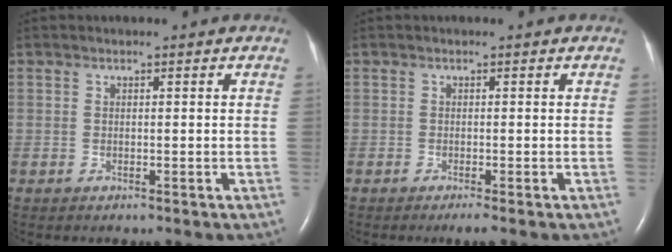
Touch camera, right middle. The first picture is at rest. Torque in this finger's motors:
{"motor_torque": [0.30, -0.24, -0.01, 0.03]}